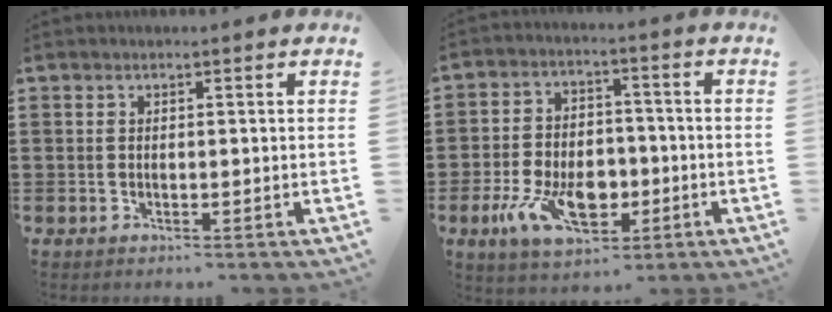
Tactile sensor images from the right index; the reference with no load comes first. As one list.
[{"total": 10.4, "force": [-3.5, 6.3, 7.5], "torque": [-0.162, 0.005, -0.058]}]